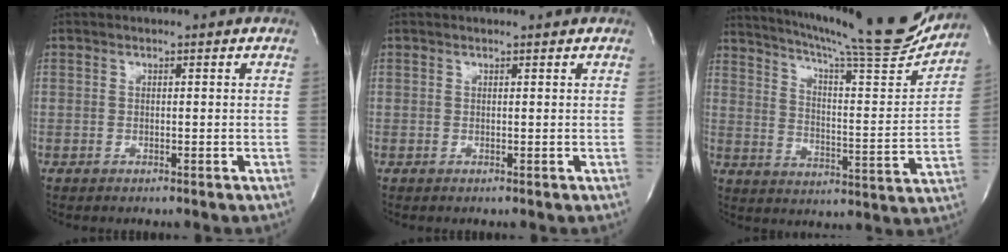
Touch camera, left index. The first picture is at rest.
{"total": 0.8, "force": [0.7, -0.1, 0.1], "torque": [-0.007, -0.002, 0.009]}
{"total": 21.8, "force": [19.7, 0.9, 9.1], "torque": [-0.147, -0.058, 0.266]}